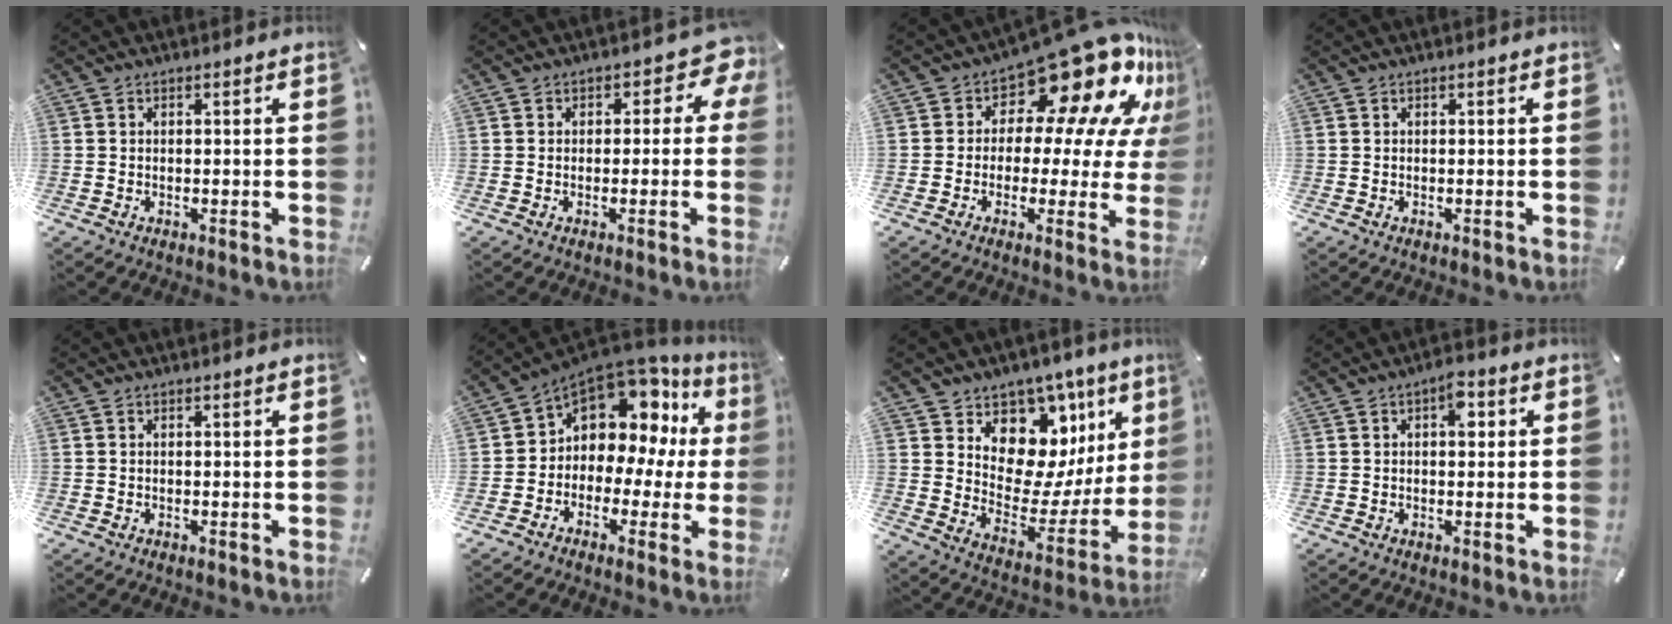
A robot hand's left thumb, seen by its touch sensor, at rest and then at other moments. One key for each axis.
{"total": 6.4, "fx": 1.3, "fy": 4.2, "fz": 4.6, "tx": -0.049, "ty": -0.005, "tz": 0.018}
{"total": 18.6, "fx": 12.4, "fy": 8.2, "fz": 11.2, "tx": -0.157, "ty": -0.103, "tz": 0.206}
{"total": 0.0}
{"total": 0.0}
{"total": 10.0, "fx": 5.4, "fy": 7.1, "fz": 4.5, "tx": -0.071, "ty": -0.060, "tz": 0.092}
{"total": 12.1, "fx": 7.2, "fy": 8.8, "fz": 4.2, "tx": -0.042, "ty": -0.101, "tz": 0.125}
{"total": 4.3, "fx": 1.1, "fy": 2.2, "fz": 3.5, "tx": -0.033, "ty": -0.006, "tz": 0.007}